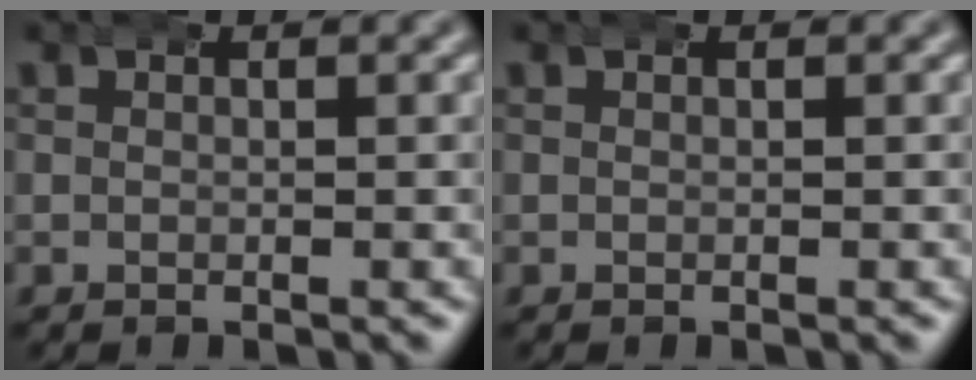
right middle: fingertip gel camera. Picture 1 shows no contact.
{"total": 0.0}